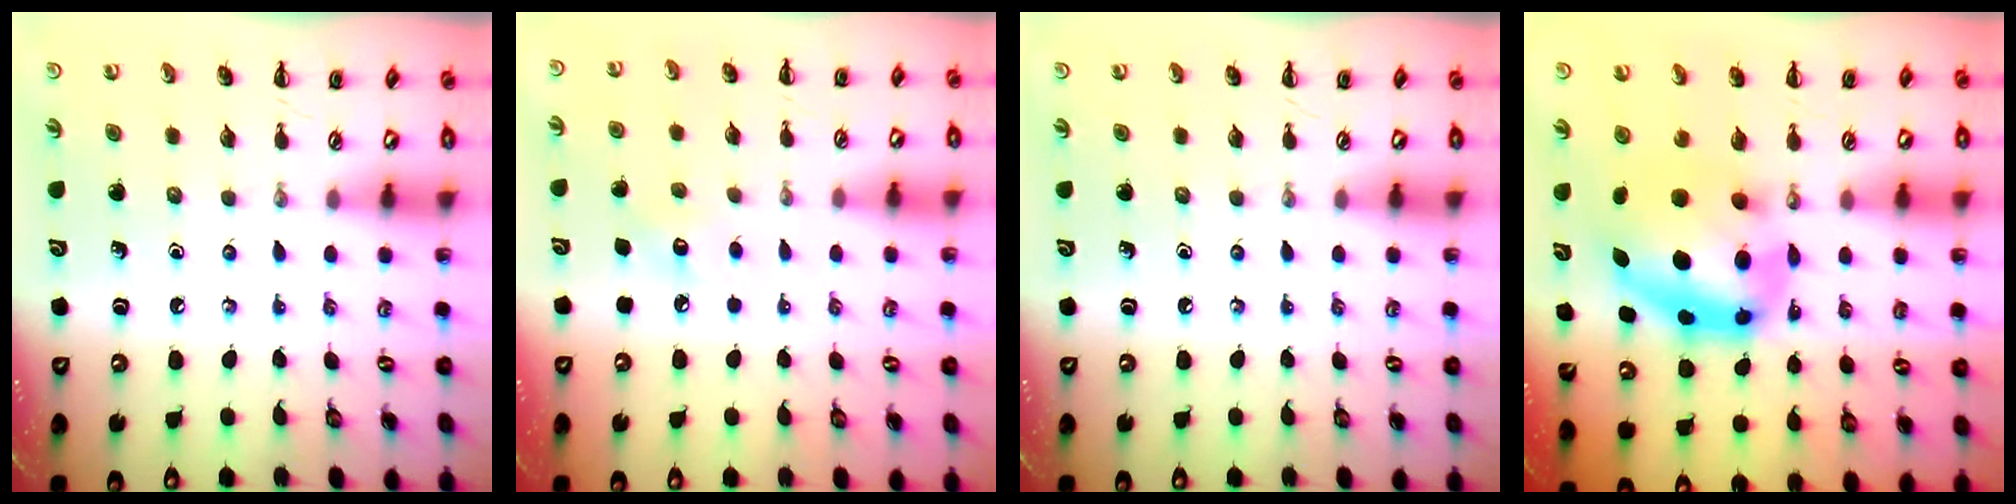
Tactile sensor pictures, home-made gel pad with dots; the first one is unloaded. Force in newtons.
{"total": 6.0, "press": 5.8, "slide": 1.7}
{"total": 0.0}
{"total": 11.0, "press": 10.7, "slide": 2.7}